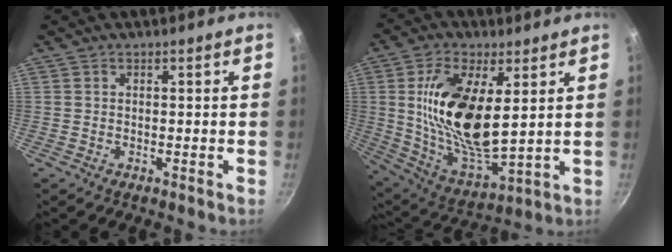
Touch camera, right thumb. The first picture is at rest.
{"total": 19.6, "force": [3.9, 9.0, 17.0], "torque": [-0.313, -0.029, 0.083]}